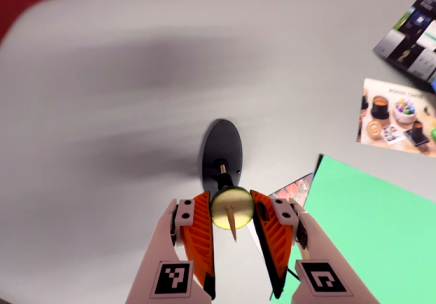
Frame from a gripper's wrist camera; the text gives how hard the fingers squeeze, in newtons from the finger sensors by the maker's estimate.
{"total": 9.3, "left": 9.0, "right": 9.6}